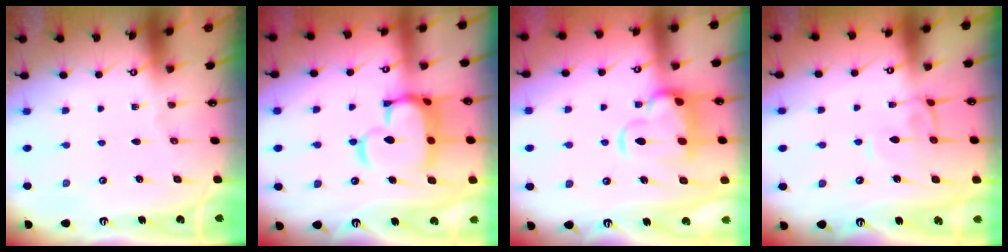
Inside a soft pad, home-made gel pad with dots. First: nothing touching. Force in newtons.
{"total": 12.2, "press": 12.1, "slide": 1.6}
{"total": 7.4, "press": 7.2, "slide": 1.8}
{"total": 1.3, "press": 1.2, "slide": 0.5}